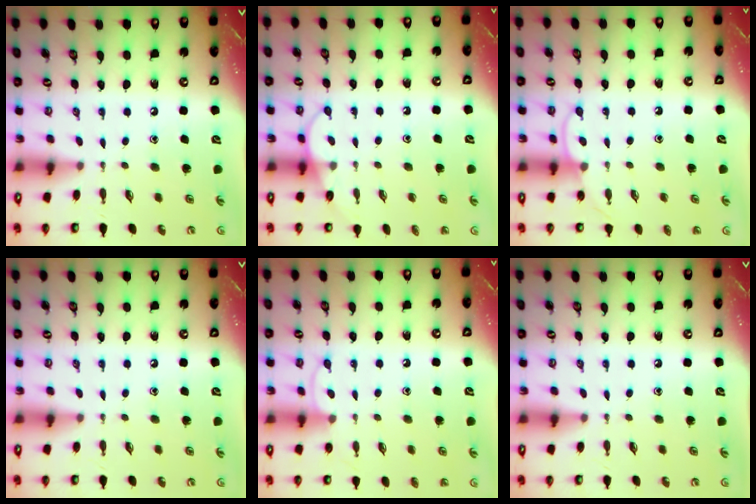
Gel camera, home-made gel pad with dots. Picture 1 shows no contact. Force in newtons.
{"total": 6.4, "press": 6.4, "slide": 0.3}
{"total": 7.3, "press": 7.3, "slide": 0.7}
{"total": 0.0}
{"total": 7.3, "press": 7.2, "slide": 0.7}
{"total": 0.0}